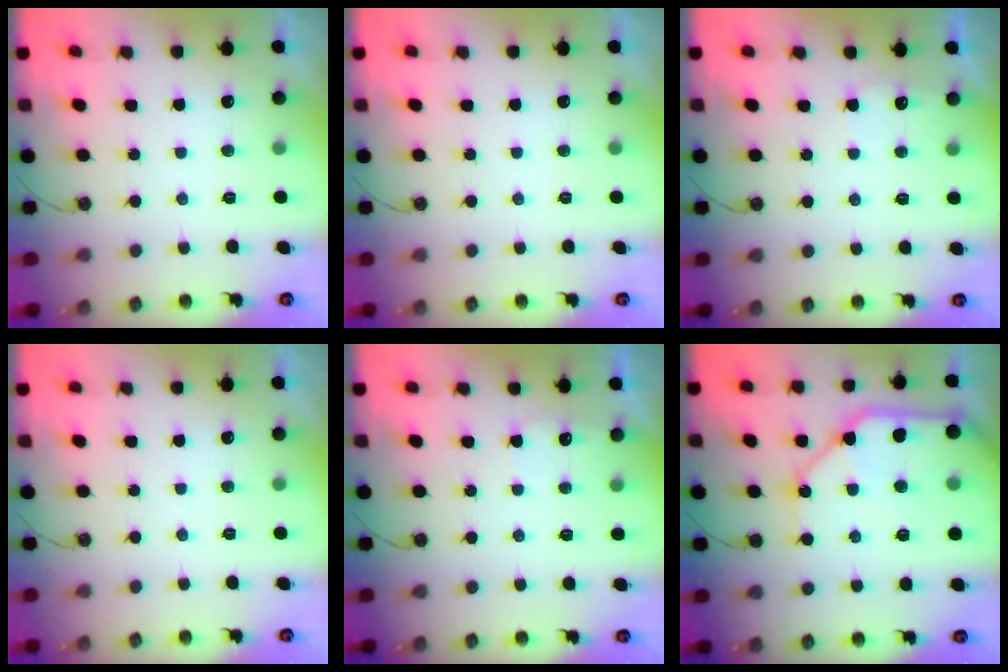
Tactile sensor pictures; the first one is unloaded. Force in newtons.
{"total": 0.0}
{"total": 3.0, "press": 3.0, "slide": 0.3}
{"total": 0.8, "press": 0.5, "slide": 0.6}
{"total": 3.0, "press": 3.0, "slide": 0.3}
{"total": 15.9, "press": 15.7, "slide": 2.1}